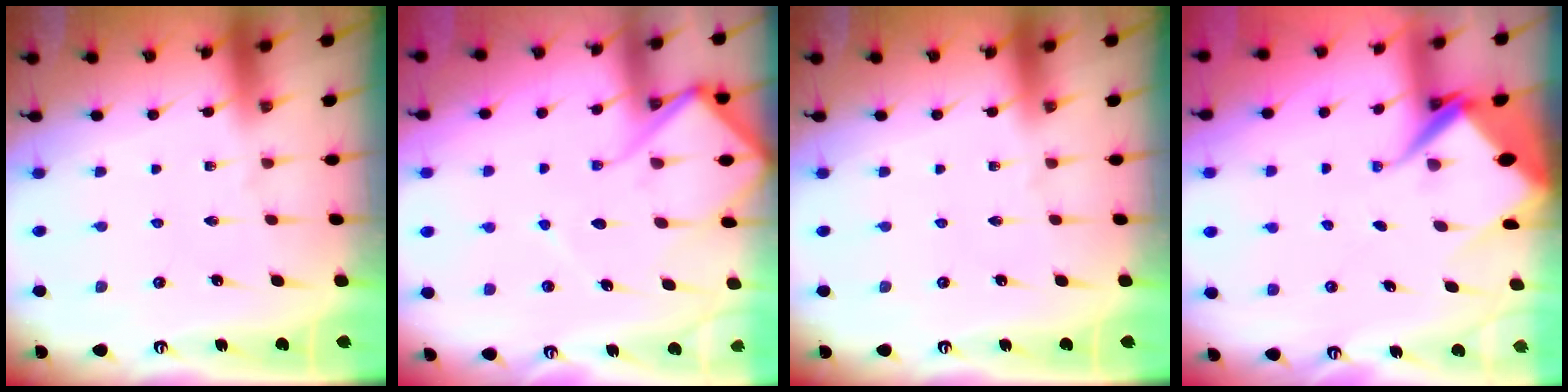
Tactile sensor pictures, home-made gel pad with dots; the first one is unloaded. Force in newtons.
{"total": 10.7, "press": 10.6, "slide": 1.1}
{"total": 0.0}
{"total": 7.8, "press": 7.7, "slide": 0.9}